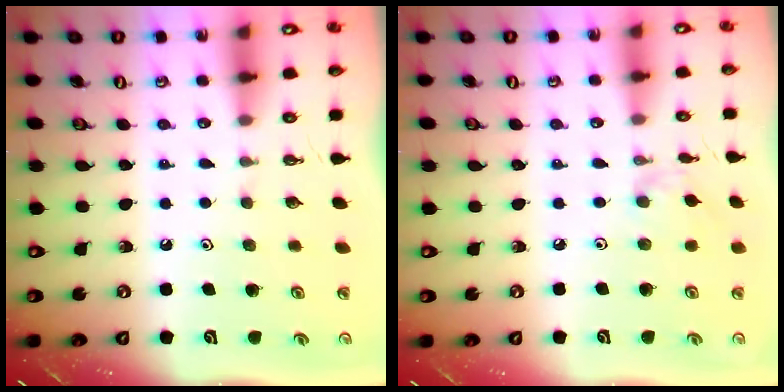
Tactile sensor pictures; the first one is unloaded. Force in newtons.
{"total": 1.7, "press": 1.7, "slide": 0.4}